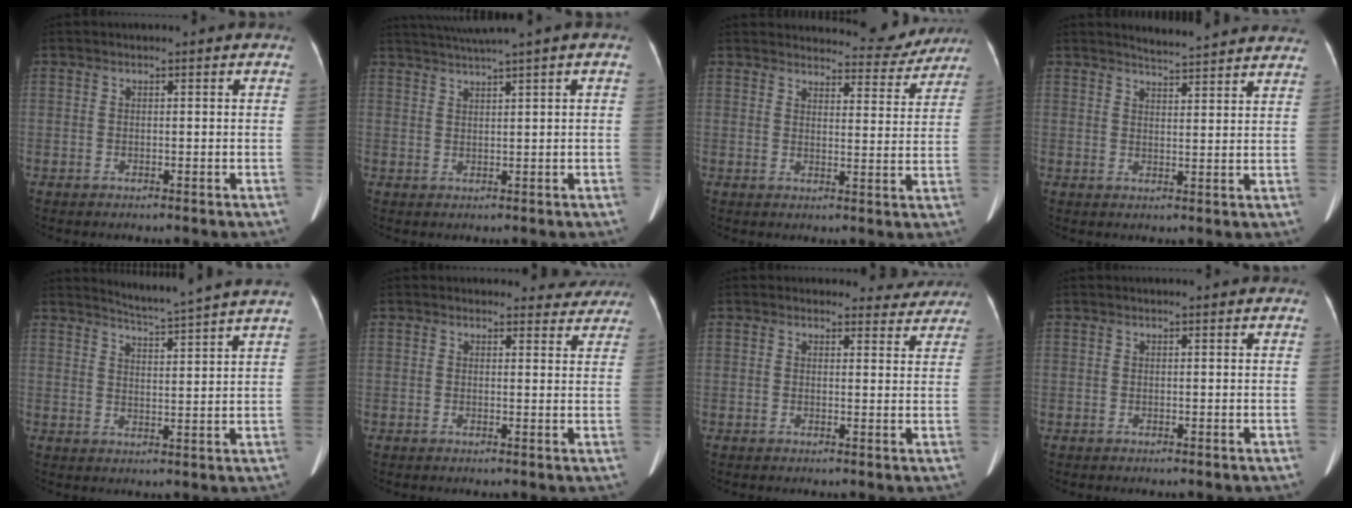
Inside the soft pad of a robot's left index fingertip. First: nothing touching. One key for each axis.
{"total": 4.9, "fx": 3.7, "fy": -1.3, "fz": 3.0, "tx": -0.057, "ty": 0.018, "tz": 0.071}
{"total": 10.2, "fx": 9.8, "fy": 2.4, "fz": 1.2, "tx": 0.006, "ty": -0.016, "tz": 0.104}
{"total": 11.6, "fx": 11.2, "fy": 0.7, "fz": 2.8, "tx": -0.033, "ty": -0.006, "tz": 0.124}
{"total": 9.3, "fx": 8.7, "fy": -2.0, "fz": 2.8, "tx": -0.054, "ty": -0.017, "tz": 0.117}
{"total": 4.5, "fx": 4.1, "fy": 1.9, "fz": -0.3, "tx": 0.020, "ty": -0.008, "tz": 0.025}
{"total": 4.6, "fx": 4.1, "fy": 2.0, "fz": -0.4, "tx": 0.020, "ty": -0.008, "tz": 0.027}
{"total": 0.0}